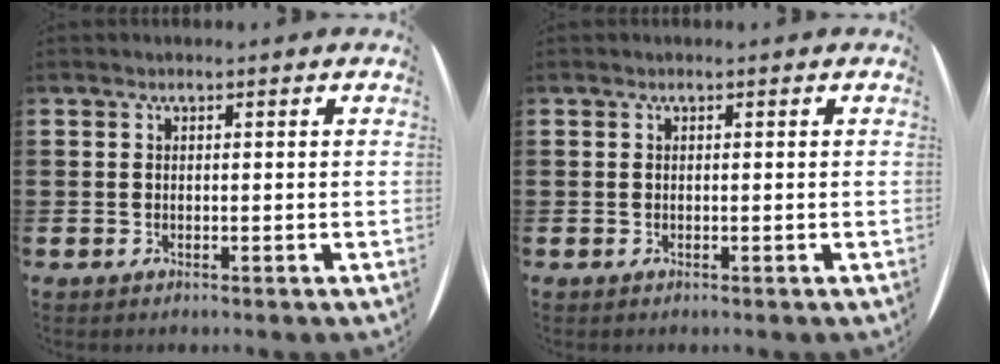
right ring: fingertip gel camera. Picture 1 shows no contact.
{"total": 0.0}